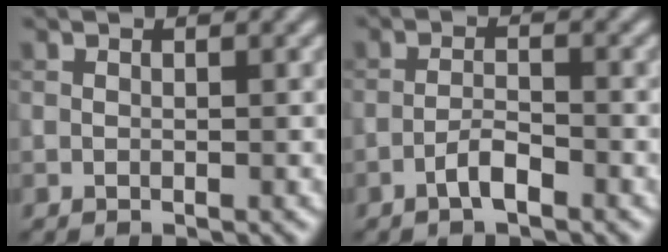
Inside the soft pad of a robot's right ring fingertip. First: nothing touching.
{"total": 2.0, "force": [-1.3, 0.5, 1.5], "torque": [-0.029, 0.006, -0.029]}